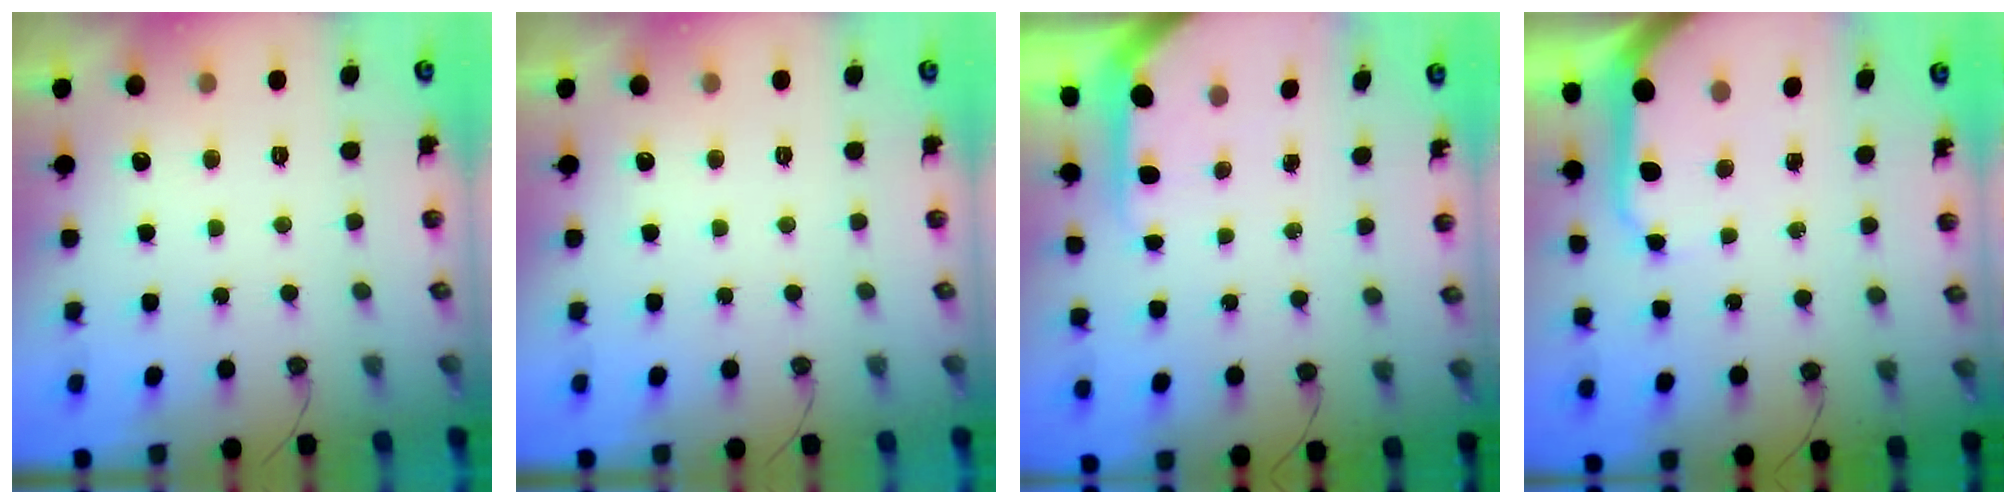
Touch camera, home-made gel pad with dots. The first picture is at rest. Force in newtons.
{"total": 0.0}
{"total": 5.5, "press": 5.5, "slide": 0.6}
{"total": 9.5, "press": 9.4, "slide": 1.0}